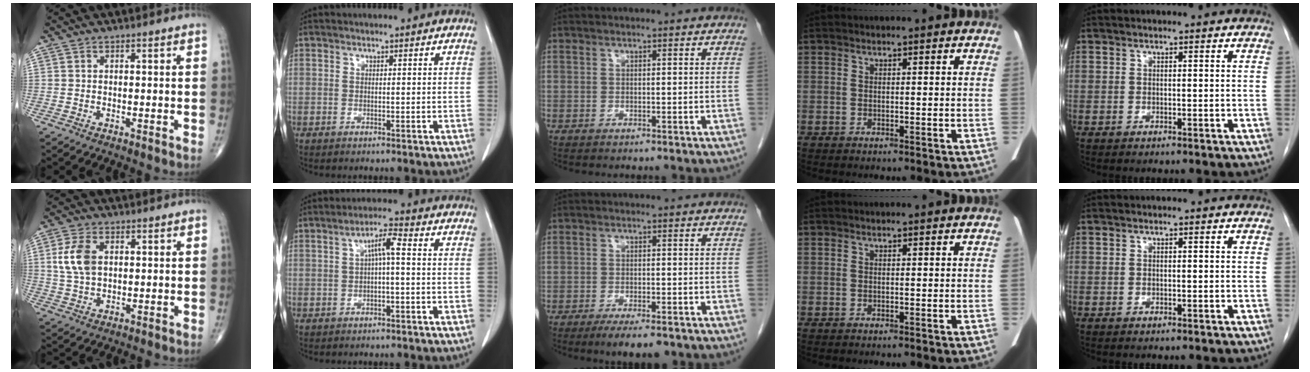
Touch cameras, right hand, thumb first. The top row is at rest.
{"thumb": {"total": 6.3, "force": [1.3, 4.0, 4.7], "torque": [-0.093, -0.001, 0.026]}, "index": {"total": 3.5, "force": [0.5, 0.4, 3.4], "torque": [-0.062, 0.011, 0.008]}, "middle": {"total": 6.3, "force": [-4.5, 1.8, 4.0], "torque": [-0.054, -0.008, -0.066]}}